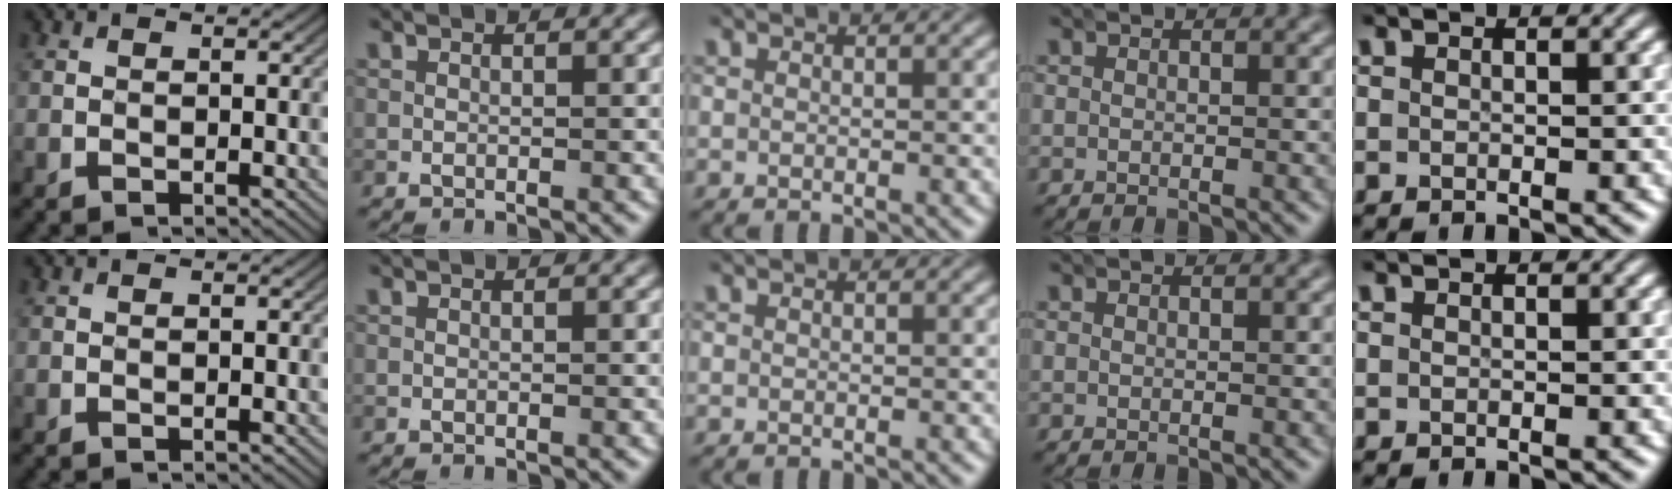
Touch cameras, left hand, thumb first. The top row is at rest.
{}